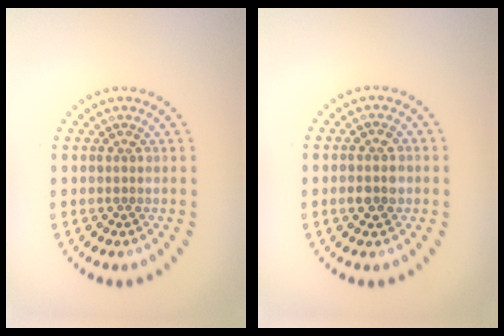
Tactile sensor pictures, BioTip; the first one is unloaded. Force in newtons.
{"total": 2.2, "press": 2.2, "slide": 0.2}